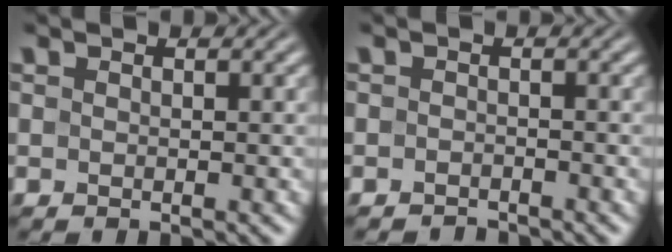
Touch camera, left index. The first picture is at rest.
{"total": 1.2, "force": [-1.2, 0.3, 0.0], "torque": [0.002, 0.002, -0.022]}